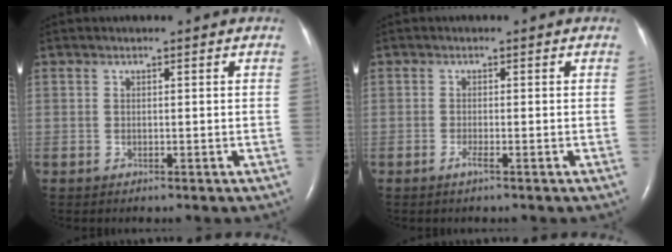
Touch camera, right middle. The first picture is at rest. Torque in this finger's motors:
{"motor_torque": [0.32, -0.28, 0.02, 0.03]}